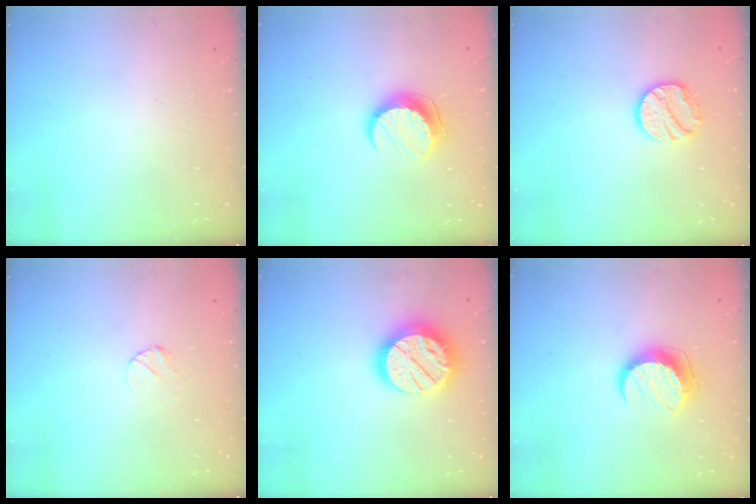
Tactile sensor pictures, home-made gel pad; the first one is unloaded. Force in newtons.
{"total": 9.9, "press": 9.8, "slide": 0.6}
{"total": 12.2, "press": 12.2, "slide": 1.0}
{"total": 3.0, "press": 3.0, "slide": 0.4}
{"total": 17.7, "press": 17.7, "slide": 1.1}
{"total": 10.3, "press": 10.3, "slide": 0.1}